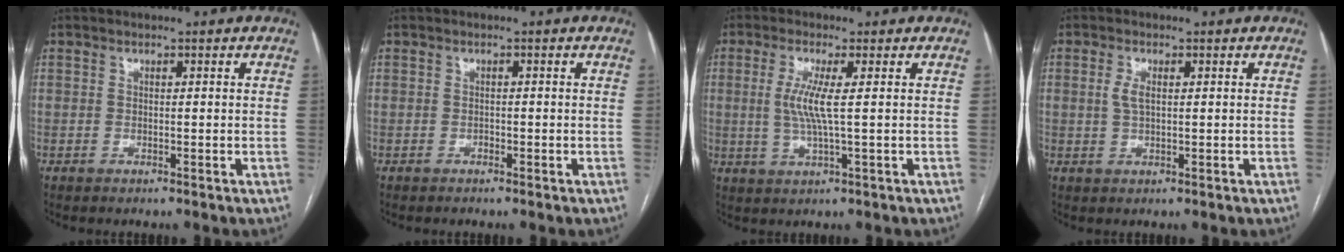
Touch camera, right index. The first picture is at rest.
{"total": 0.6, "force": [-0.5, 0.4, 0.1], "torque": [-0.004, 0.002, -0.009]}
{"total": 5.0, "force": [0.7, -0.2, 5.0], "torque": [-0.112, -0.008, 0.015]}
{"total": 2.4, "force": [0.5, 1.0, 2.2], "torque": [-0.048, 0.001, 0.012]}